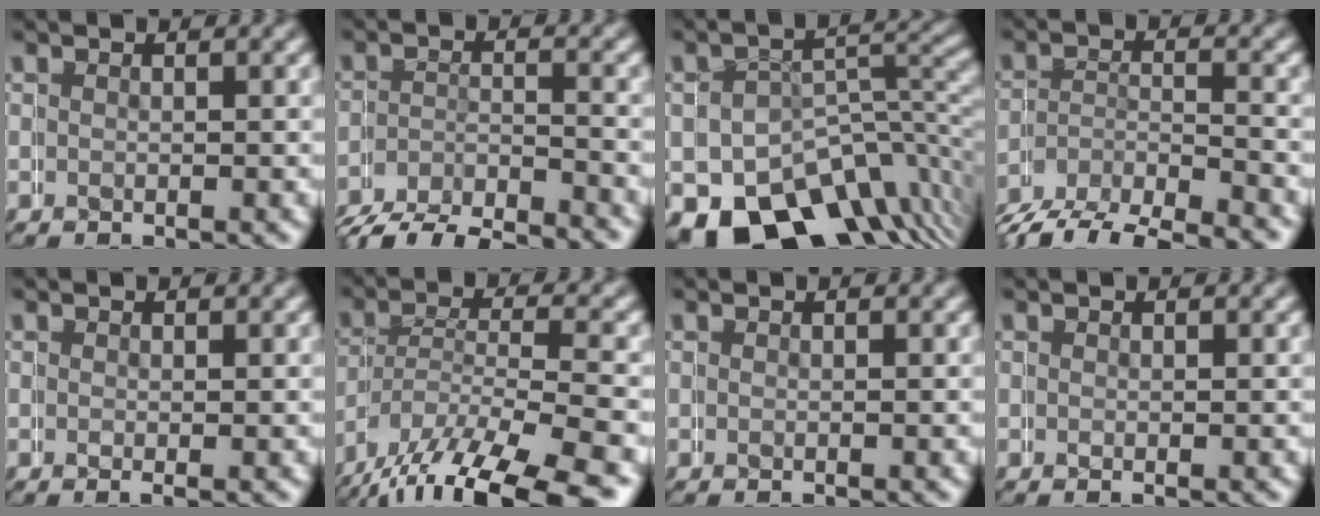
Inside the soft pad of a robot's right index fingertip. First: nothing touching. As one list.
[{"total": 4.3, "force": [-3.6, 2.3, -0.1], "torque": [-0.015, -0.011, -0.064]}, {"total": 11.5, "force": [-6.2, 8.0, 5.4], "torque": [-0.086, -0.049, -0.074]}, {"total": 5.2, "force": [-3.9, 3.3, 1.2], "torque": [-0.024, -0.009, -0.070]}, {"total": 0.7, "force": [0.0, 0.0, 0.7], "torque": [-0.003, 0.000, 0.001]}, {"total": 6.6, "force": [-4.2, 3.2, 3.9], "torque": [-0.087, -0.028, -0.051]}, {"total": 0.0}, {"total": 0.0}]